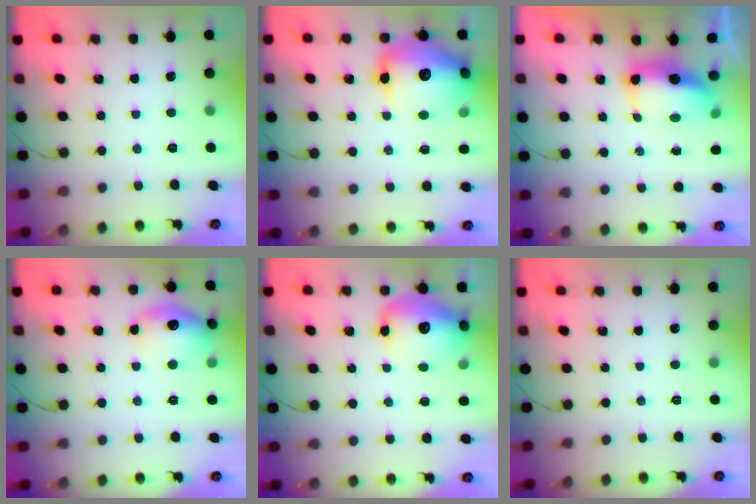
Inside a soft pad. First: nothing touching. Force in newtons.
{"total": 20.7, "press": 20.4, "slide": 3.5}
{"total": 8.1, "press": 8.0, "slide": 1.5}
{"total": 14.0, "press": 13.9, "slide": 0.9}
{"total": 15.0, "press": 14.4, "slide": 4.5}
{"total": 0.0}